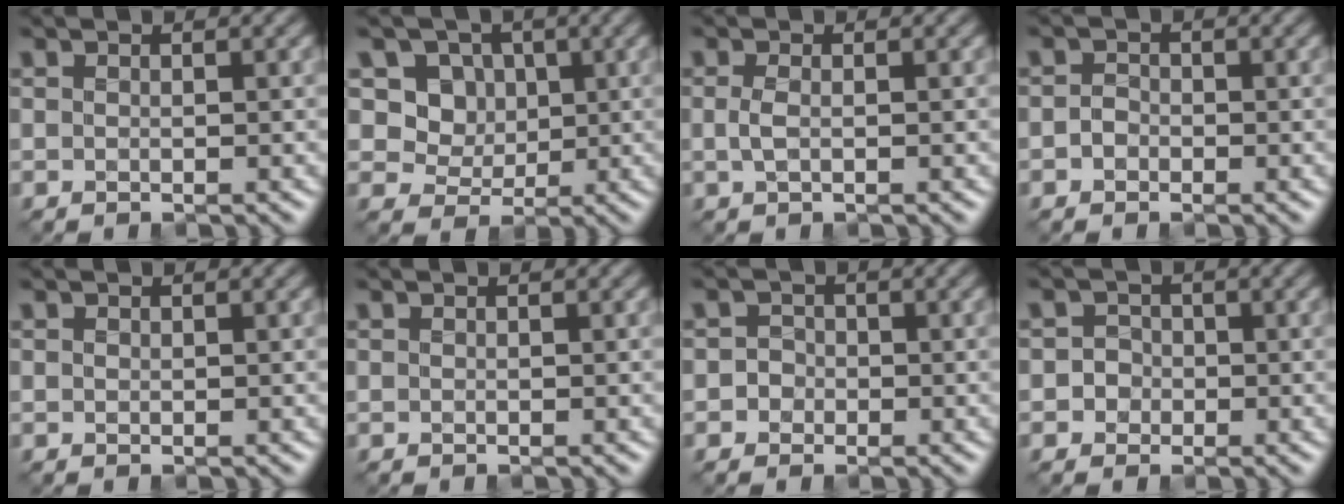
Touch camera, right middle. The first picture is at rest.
{"total": 6.4, "force": [2.1, 5.4, 2.7], "torque": [-0.061, -0.010, 0.033]}
{"total": 1.1, "force": [-0.4, 0.5, 0.9], "torque": [-0.025, -0.001, -0.010]}
{"total": 1.2, "force": [-0.8, 0.9, 0.4], "torque": [-0.003, 0.001, -0.022]}
{"total": 0.0}
{"total": 0.0}
{"total": 1.8, "force": [-0.3, 1.7, 0.5], "torque": [0.011, 0.004, -0.010]}
{"total": 2.0, "force": [-0.3, 1.9, 0.6], "torque": [0.010, 0.004, -0.012]}